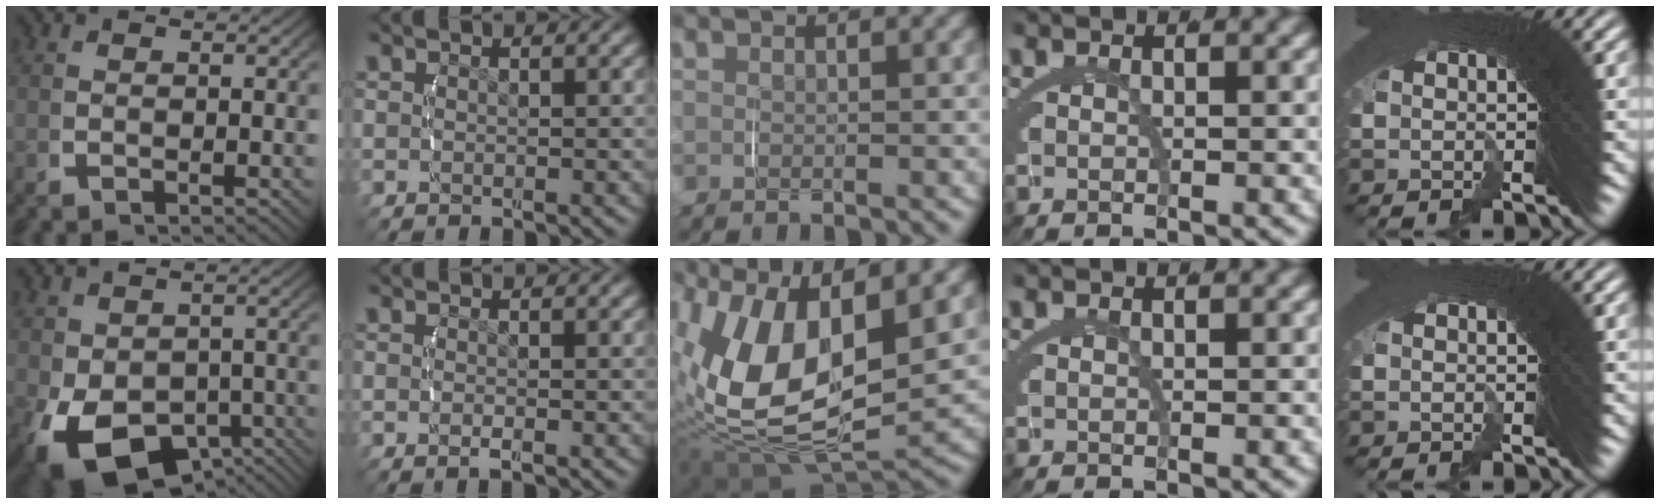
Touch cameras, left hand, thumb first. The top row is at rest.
{"thumb": {"total": 11.4, "force": [-5.3, 7.2, 7.1], "torque": [-0.140, -0.064, -0.057]}, "index": {"total": 0.6, "force": [-0.5, 0.1, 0.3], "torque": [-0.010, 0.005, -0.014]}, "middle": {"total": 13.0, "force": [1.1, 7.2, 10.8], "torque": [-0.232, -0.021, 0.025]}}